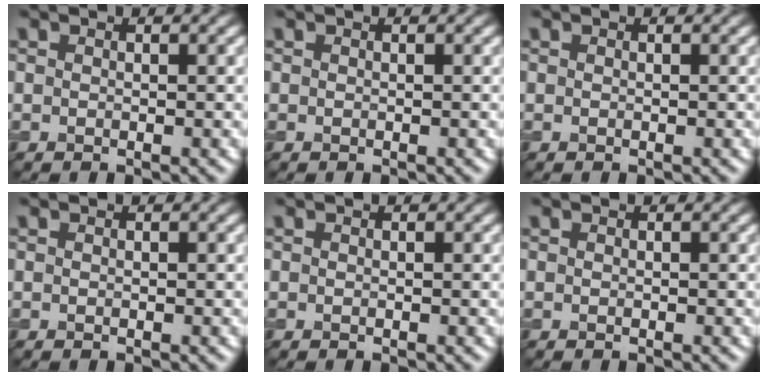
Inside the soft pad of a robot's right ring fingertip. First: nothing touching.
{"total": 0.0}
{"total": 0.0}
{"total": 0.0}
{"total": 0.0}
{"total": 0.0}